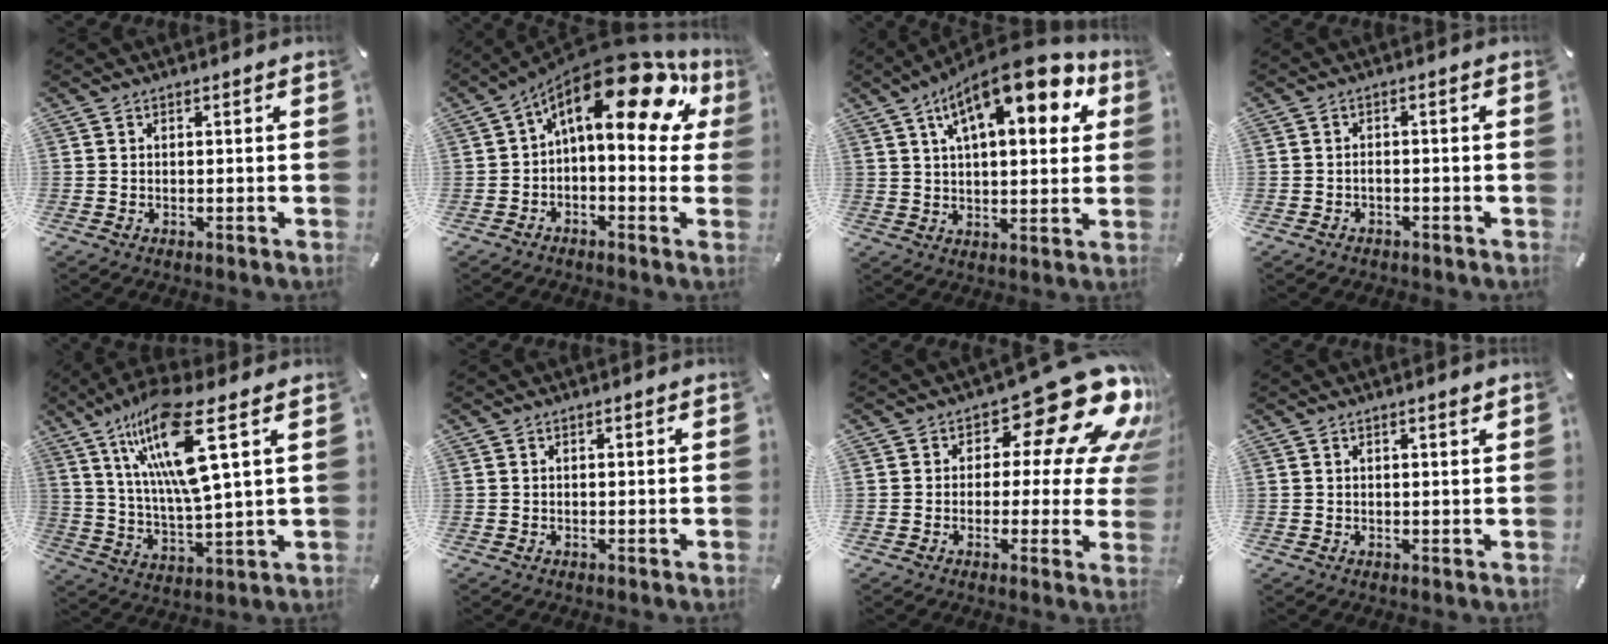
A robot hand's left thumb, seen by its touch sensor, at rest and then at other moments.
{"total": 19.5, "force": [9.1, 8.1, 15.2], "torque": [-0.240, -0.073, 0.148]}
{"total": 18.0, "force": [9.0, 7.1, 13.9], "torque": [-0.214, -0.029, 0.140]}
{"total": 1.5, "force": [-1.0, 0.8, 0.8], "torque": [-0.019, 0.005, -0.021]}
{"total": 17.5, "force": [8.6, 3.3, 14.9], "torque": [-0.318, -0.034, 0.128]}
{"total": 0.0}
{"total": 18.3, "force": [9.7, 8.3, 13.2], "torque": [-0.177, -0.067, 0.157]}
{"total": 1.1, "force": [0.8, 0.2, 0.8], "torque": [-0.015, 0.000, 0.013]}